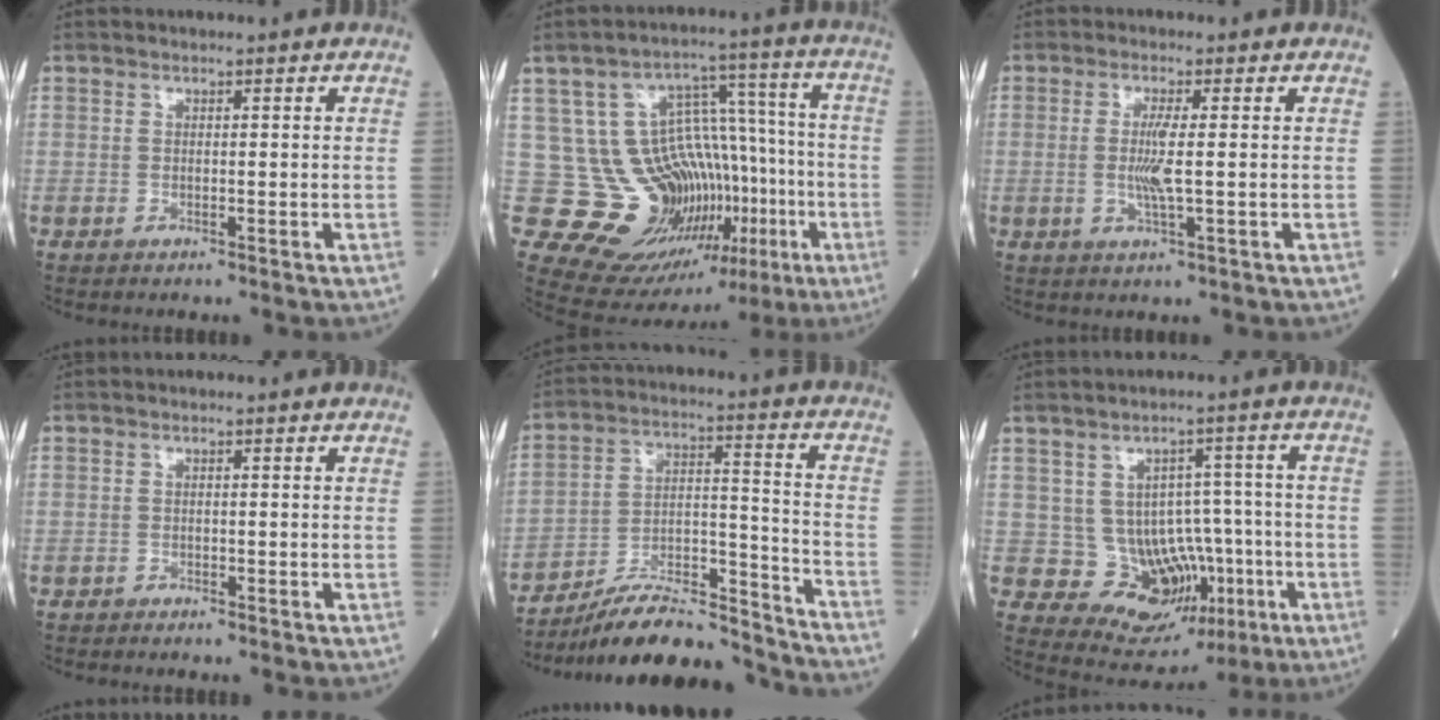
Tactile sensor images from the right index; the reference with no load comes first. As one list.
[{"total": 20.0, "force": [-5.8, 11.9, 15.0], "torque": [-0.230, 0.037, -0.063]}, {"total": 4.2, "force": [0.0, 0.2, 4.2], "torque": [-0.085, -0.005, -0.001]}, {"total": 0.8, "force": [-0.8, 0.2, 0.2], "torque": [-0.007, -0.001, -0.014]}, {"total": 16.8, "force": [-16.0, 1.6, 4.9], "torque": [-0.086, 0.032, -0.269]}, {"total": 10.2, "force": [-2.2, 7.8, 6.1], "torque": [-0.078, 0.022, -0.010]}]